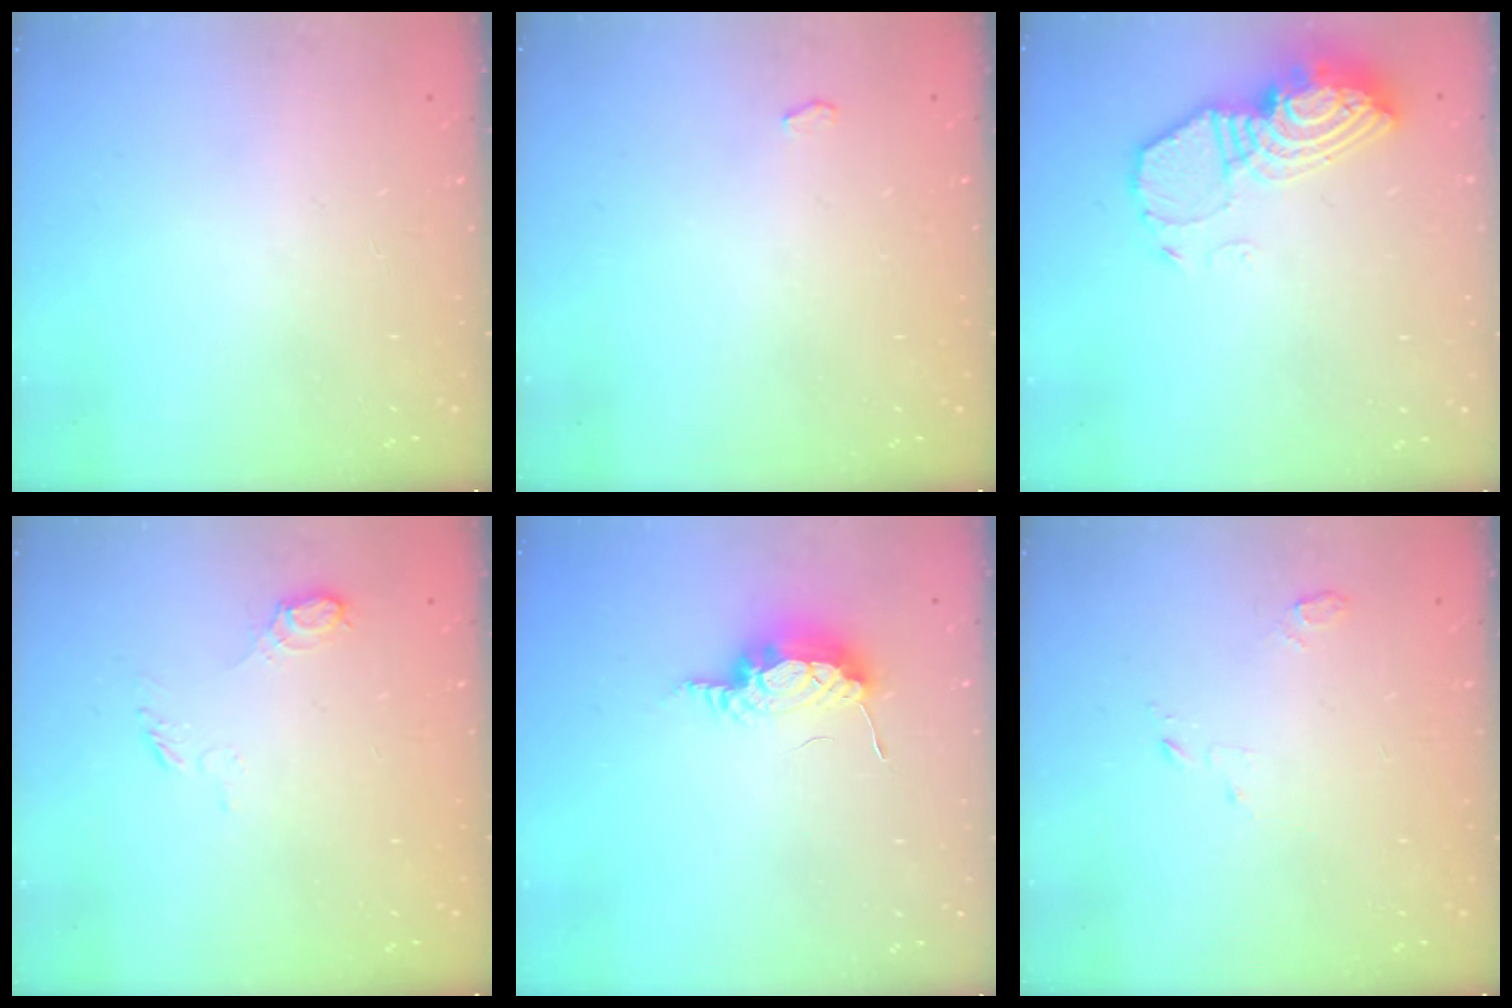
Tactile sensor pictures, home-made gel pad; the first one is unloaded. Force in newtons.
{"total": 3.6, "press": 3.3, "slide": 1.5}
{"total": 12.9, "press": 12.8, "slide": 0.9}
{"total": 6.6, "press": 6.5, "slide": 0.7}
{"total": 11.3, "press": 9.0, "slide": 6.9}
{"total": 2.8, "press": 2.8, "slide": 0.3}